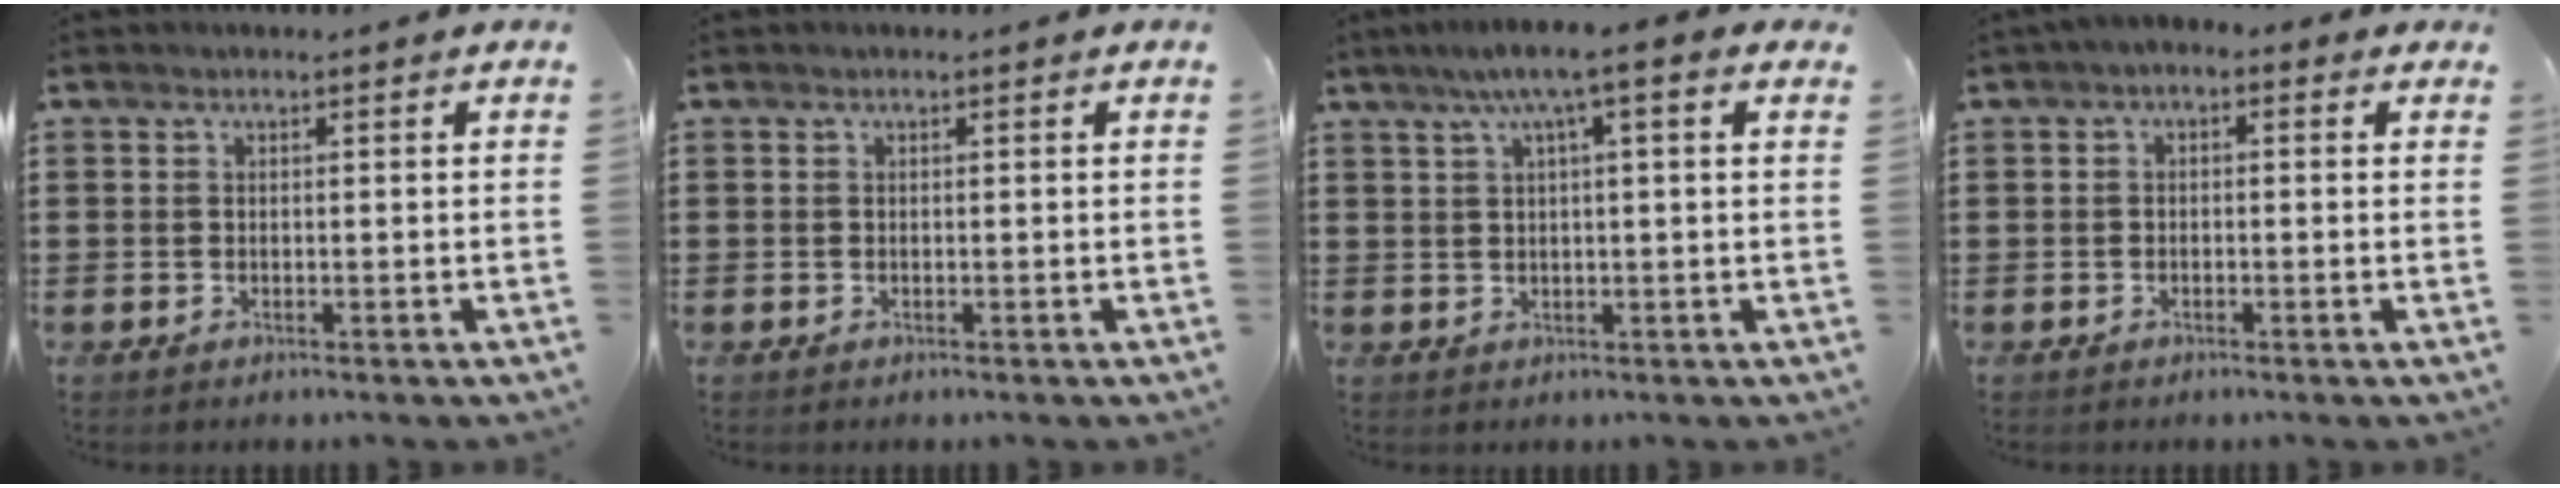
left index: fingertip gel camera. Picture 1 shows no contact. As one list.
[{"total": 0.0}, {"total": 4.9, "force": [1.9, 0.0, 4.5], "torque": [-0.091, 0.004, 0.029]}, {"total": 1.4, "force": [-1.2, 0.5, 0.6], "torque": [-0.013, 0.003, -0.026]}]